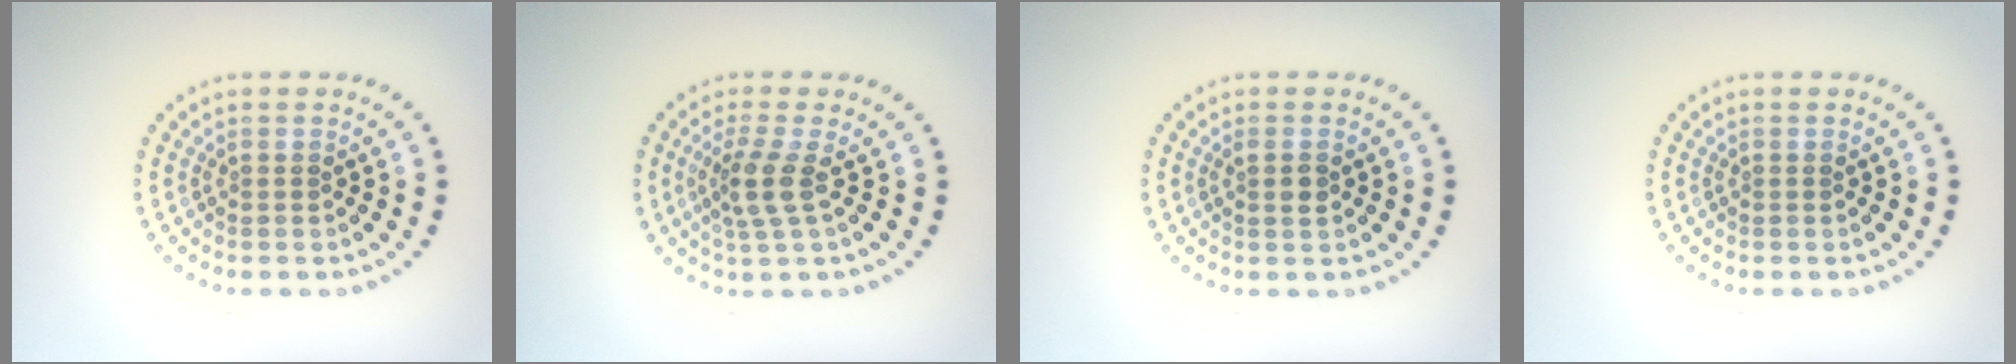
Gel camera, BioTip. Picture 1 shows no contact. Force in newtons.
{"total": 2.7, "press": 2.1, "slide": 1.7}
{"total": 1.1, "press": 1.0, "slide": 0.5}
{"total": 0.0}